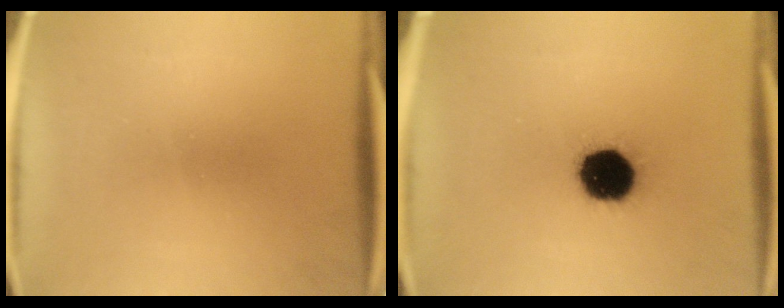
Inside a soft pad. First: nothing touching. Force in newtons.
{"total": 14.0}